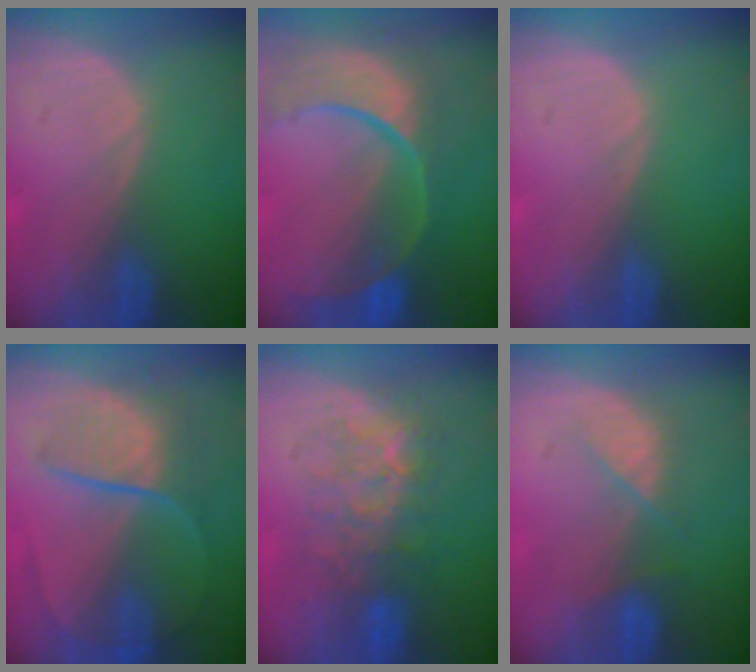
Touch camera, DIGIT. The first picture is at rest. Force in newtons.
{"total": 12.6, "press": 10.1, "slide": 7.4}
{"total": 0.0}
{"total": 8.2, "press": 7.3, "slide": 3.7}
{"total": 7.8, "press": 7.7, "slide": 1.5}
{"total": 4.1, "press": 4.1, "slide": 0.5}